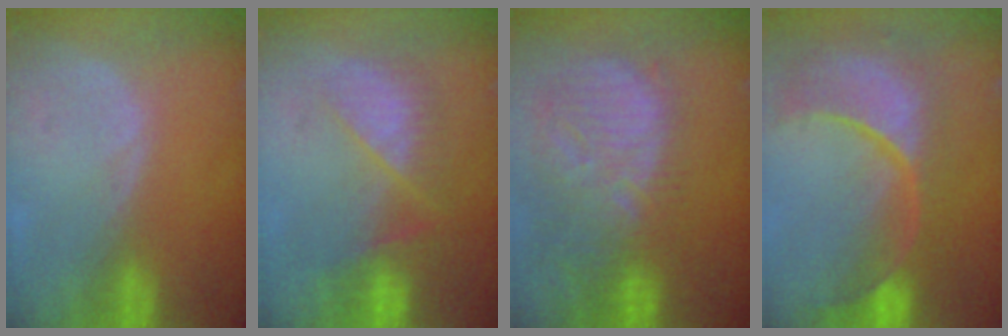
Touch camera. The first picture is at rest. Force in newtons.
{"total": 7.5, "press": 7.1, "slide": 2.5}
{"total": 13.5, "press": 11.7, "slide": 6.8}
{"total": 13.7, "press": 10.8, "slide": 8.3}